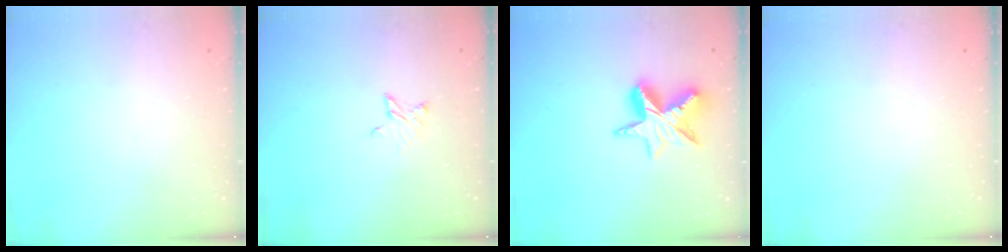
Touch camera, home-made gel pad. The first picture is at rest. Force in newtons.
{"total": 4.2, "press": 4.2, "slide": 0.5}
{"total": 11.1, "press": 11.1, "slide": 0.8}
{"total": 0.0}